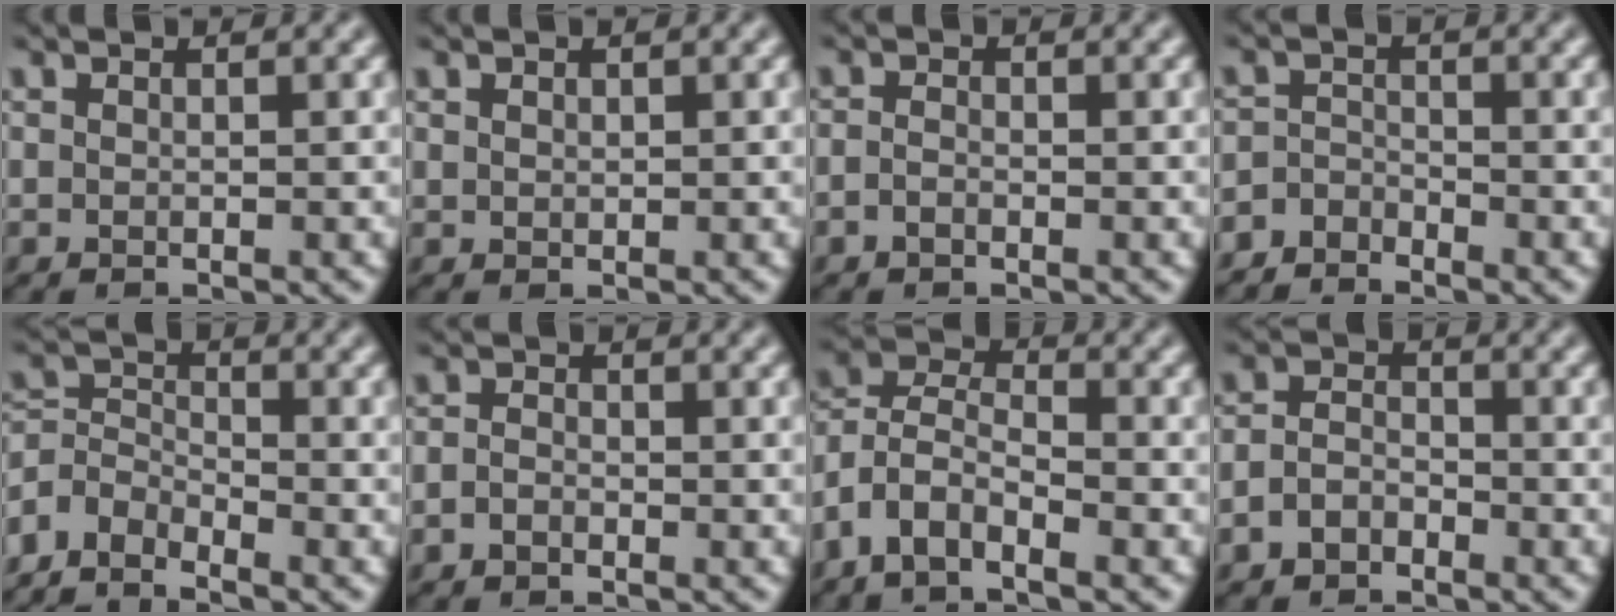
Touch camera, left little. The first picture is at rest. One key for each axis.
{"total": 0.6, "fx": 0.4, "fy": 0.4, "fz": 0.1, "tx": -0.005, "ty": -0.001, "tz": 0.010}
{"total": 1.0, "fx": -0.6, "fy": 0.7, "fz": 0.5, "tx": -0.014, "ty": 0.002, "tz": -0.016}
{"total": 2.6, "fx": -2.5, "fy": 0.8, "fz": 0.1, "tx": 0.001, "ty": 0.002, "tz": -0.055}
{"total": 4.4, "fx": -3.7, "fy": 1.8, "fz": 1.4, "tx": -0.033, "ty": 0.003, "tz": -0.084}
{"total": 1.5, "fx": -0.7, "fy": 1.1, "fz": 0.7, "tx": -0.008, "ty": 0.001, "tz": -0.020}
{"total": 5.6, "fx": -3.4, "fy": 2.6, "fz": 3.6, "tx": -0.076, "ty": 0.011, "tz": -0.079}
{"total": 2.6, "fx": -1.4, "fy": 1.8, "fz": 1.1, "tx": -0.025, "ty": 0.005, "tz": -0.032}